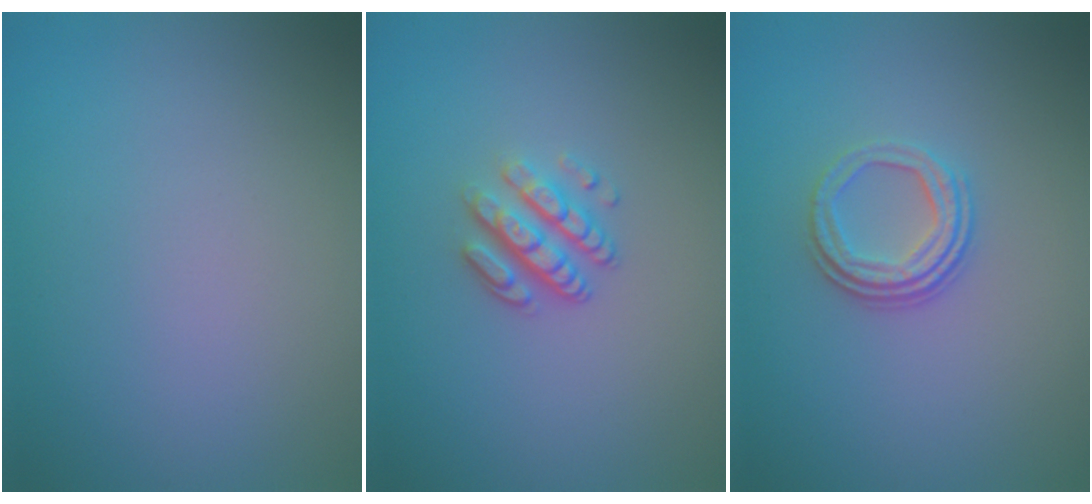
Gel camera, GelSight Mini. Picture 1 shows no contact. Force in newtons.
{"total": 3.3, "press": 2.4, "slide": 2.2}
{"total": 3.0, "press": 2.4, "slide": 1.9}